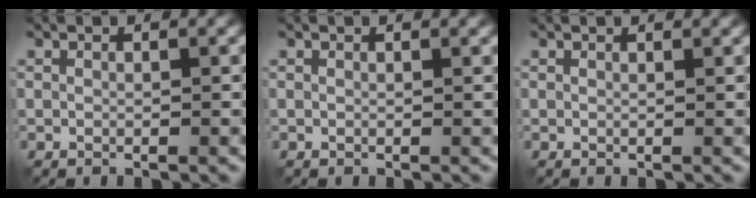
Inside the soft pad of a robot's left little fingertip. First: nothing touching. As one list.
[{"total": 0.6, "force": [0.5, 0.1, 0.3], "torque": [0.000, 0.005, 0.007]}, {"total": 1.1, "force": [1.0, 0.2, 0.4], "torque": [-0.003, 0.000, 0.008]}]